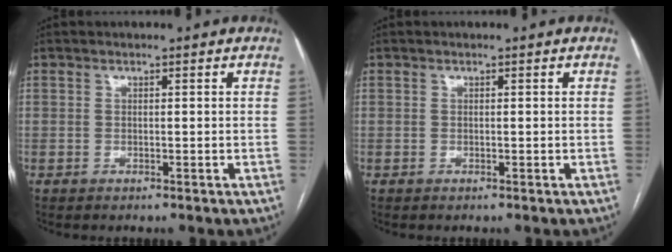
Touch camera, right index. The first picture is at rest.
{"total": 0.0}